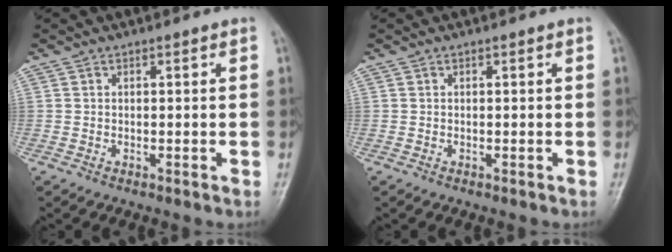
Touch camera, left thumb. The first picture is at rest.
{"total": 0.0}